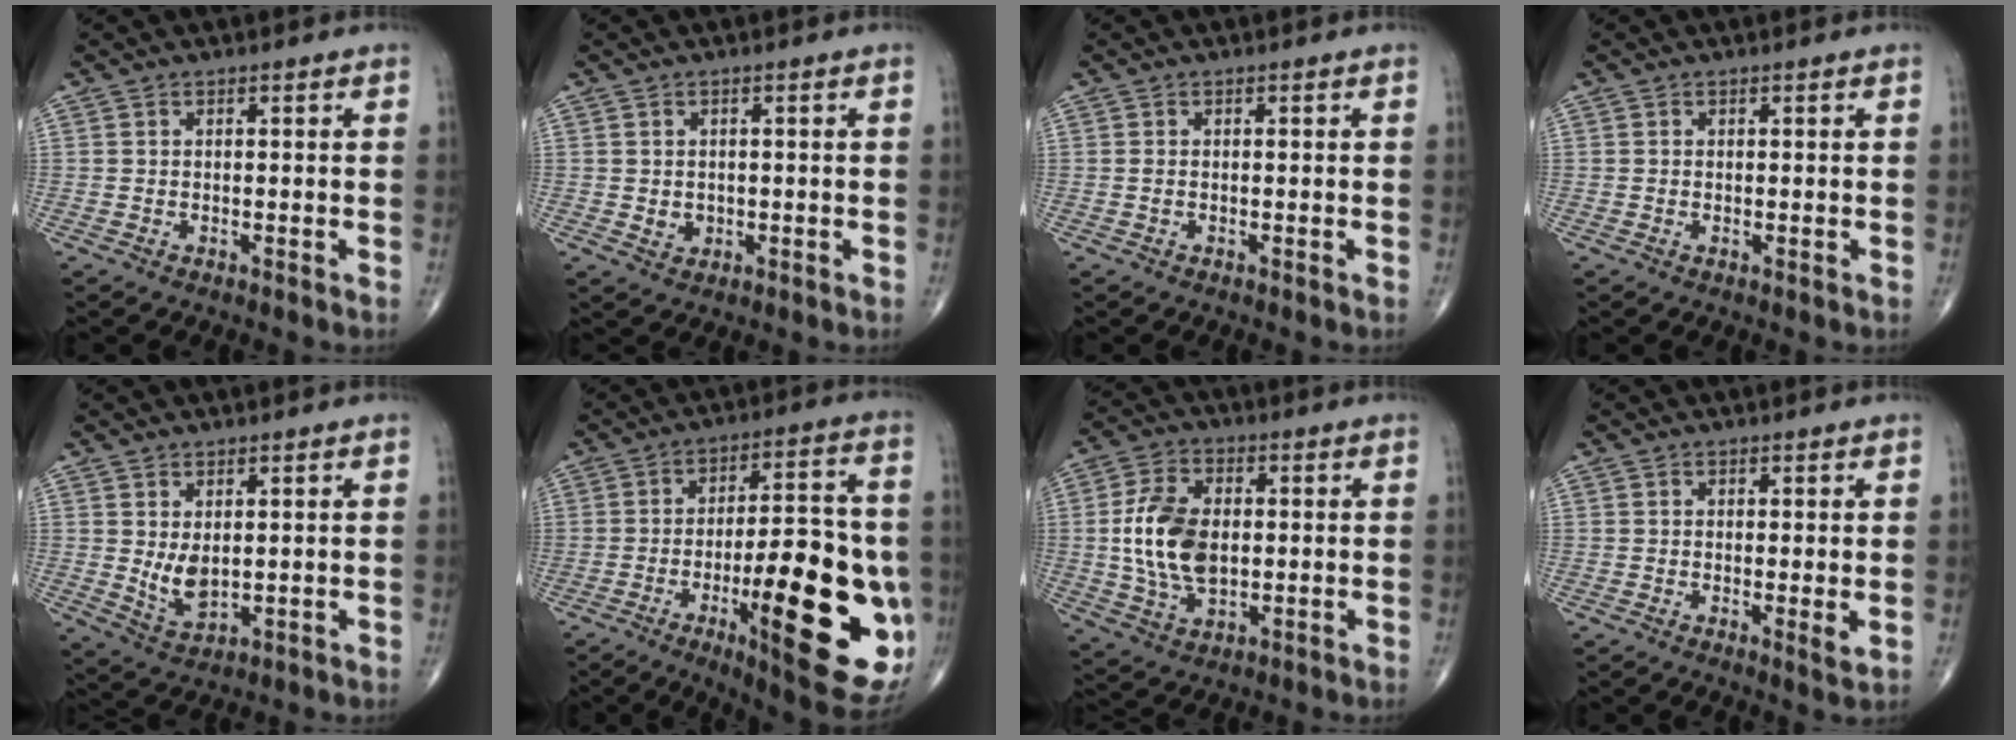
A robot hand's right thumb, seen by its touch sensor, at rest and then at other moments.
{"total": 2.2, "force": [-0.2, 1.9, 1.2], "torque": [-0.012, 0.000, 0.004]}
{"total": 0.7, "force": [0.0, 0.3, 0.6], "torque": [-0.016, 0.004, 0.004]}
{"total": 0.0}
{"total": 5.1, "force": [0.8, 2.8, 4.2], "torque": [-0.068, -0.015, 0.028]}
{"total": 26.1, "force": [-6.4, 7.7, 24.1], "torque": [-0.293, 0.001, -0.077]}
{"total": 12.9, "force": [0.3, 8.0, 10.1], "torque": [-0.185, 0.003, 0.009]}
{"total": 2.3, "force": [0.0, 0.4, 2.3], "torque": [-0.040, -0.011, -0.003]}